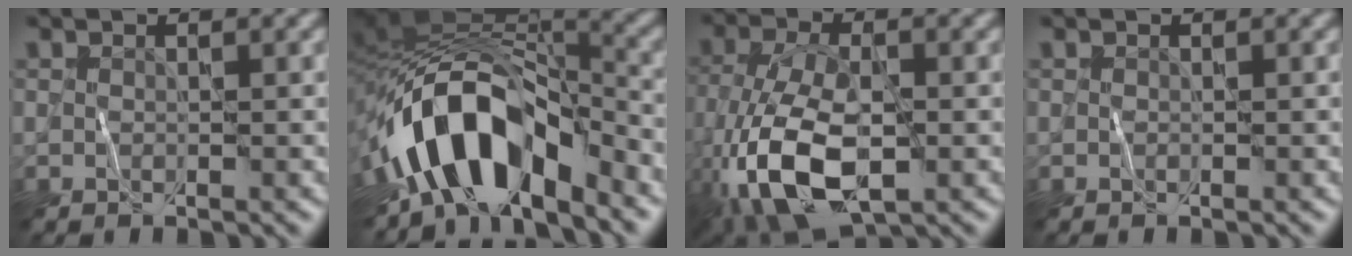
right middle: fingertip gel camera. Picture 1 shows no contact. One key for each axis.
{"total": 11.9, "fx": -5.9, "fy": 6.1, "fz": 8.4, "tx": -0.136, "ty": 0.003, "tz": -0.105}
{"total": 10.6, "fx": -4.1, "fy": 5.1, "fz": 8.4, "tx": -0.191, "ty": -0.014, "tz": -0.079}
{"total": 0.0}